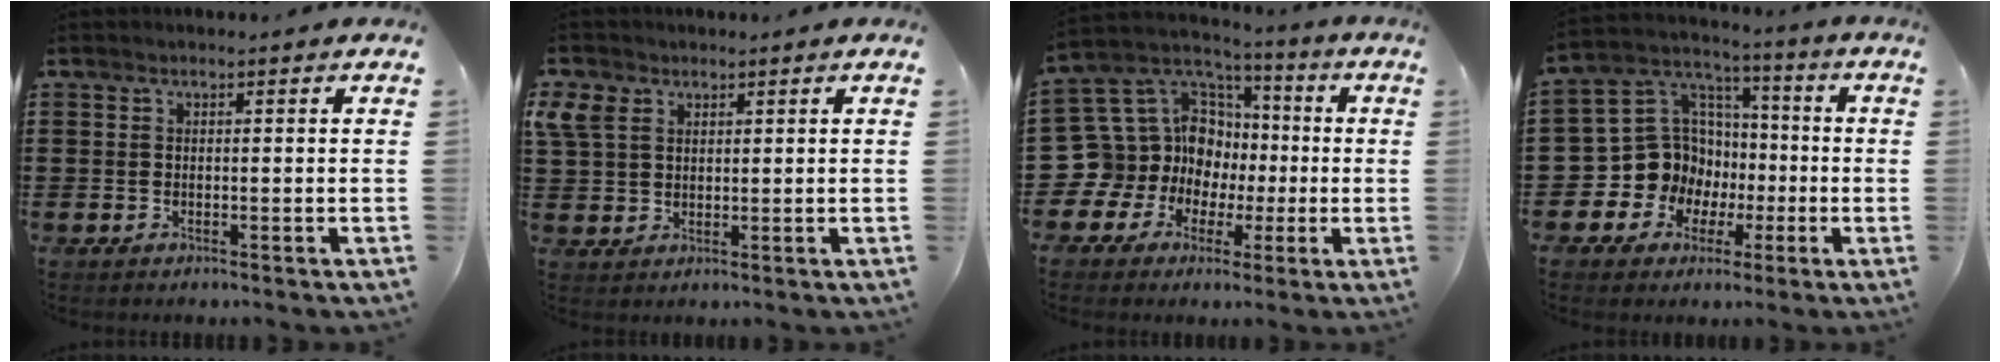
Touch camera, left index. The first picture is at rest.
{"total": 4.1, "force": [2.0, 3.1, 1.7], "torque": [-0.048, 0.012, 0.037]}
{"total": 13.5, "force": [-0.7, 12.9, 3.8], "torque": [-0.140, -0.025, 0.013]}
{"total": 11.1, "force": [-1.6, 10.6, 2.7], "torque": [-0.104, -0.005, -0.020]}